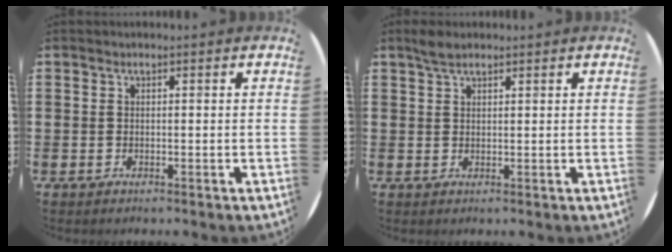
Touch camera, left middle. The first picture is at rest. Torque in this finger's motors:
{"motor_torque": [0.32, -0.24, 0.04, 0.01]}